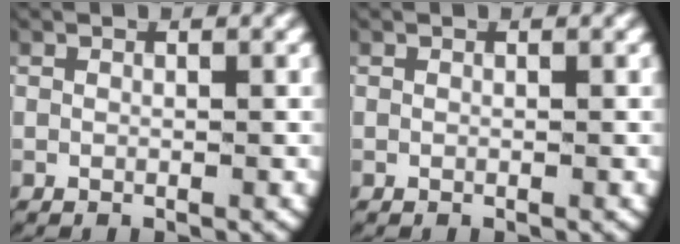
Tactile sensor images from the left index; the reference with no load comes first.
{"total": 0.0}